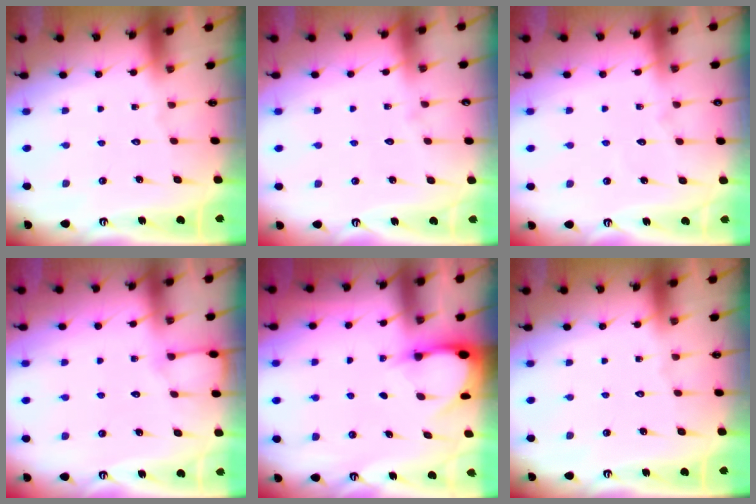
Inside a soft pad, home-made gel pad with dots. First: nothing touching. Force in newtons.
{"total": 2.1, "press": 2.1, "slide": 0.2}
{"total": 3.0, "press": 3.0, "slide": 0.3}
{"total": 4.0, "press": 4.0, "slide": 0.6}
{"total": 2.9, "press": 2.9, "slide": 0.3}
{"total": 0.0}